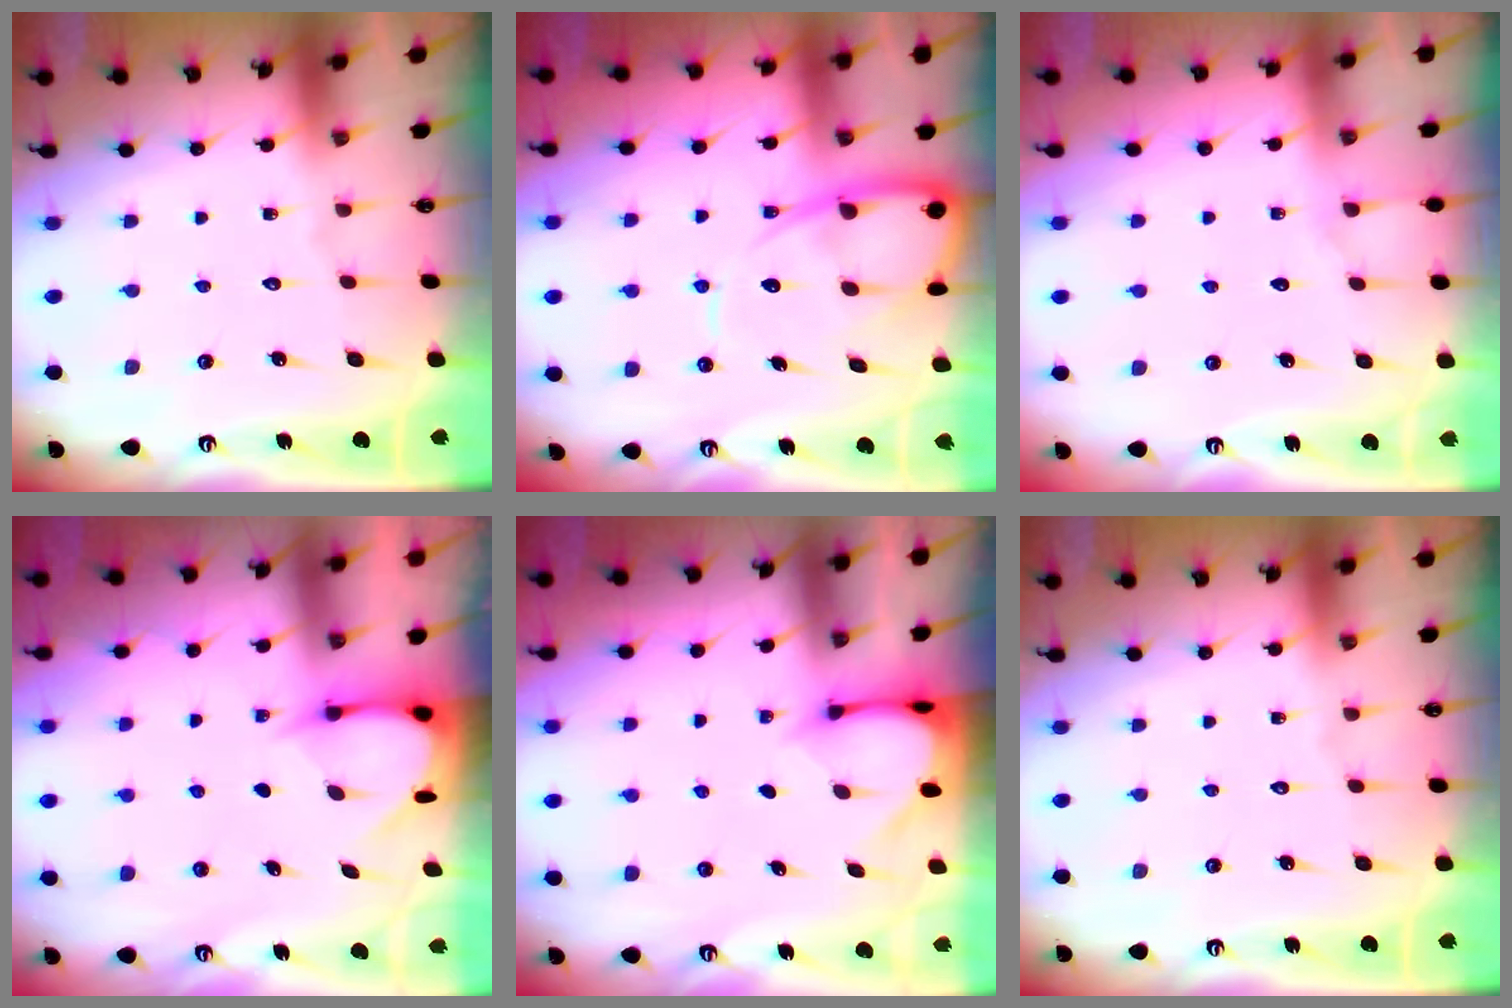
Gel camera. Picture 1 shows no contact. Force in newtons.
{"total": 10.5, "press": 10.5, "slide": 0.8}
{"total": 3.4, "press": 3.4, "slide": 0.6}
{"total": 3.7, "press": 3.7, "slide": 0.3}
{"total": 3.3, "press": 3.2, "slide": 0.2}
{"total": 0.0}